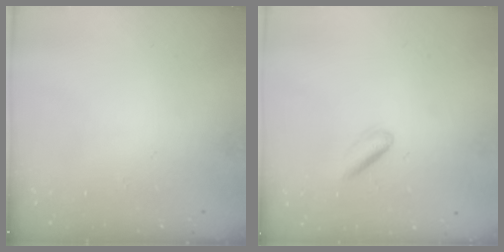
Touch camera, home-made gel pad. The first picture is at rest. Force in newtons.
{"total": 3.1, "press": 2.9, "slide": 0.9}